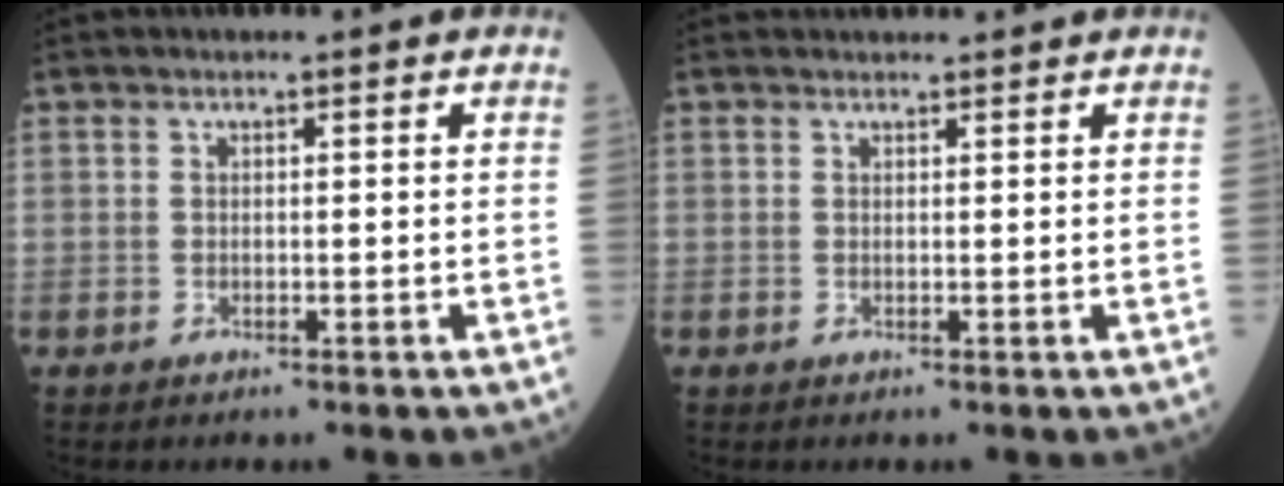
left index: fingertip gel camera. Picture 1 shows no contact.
{"total": 2.3, "force": [2.3, 0.1, 0.2], "torque": [-0.004, 0.022, 0.037]}